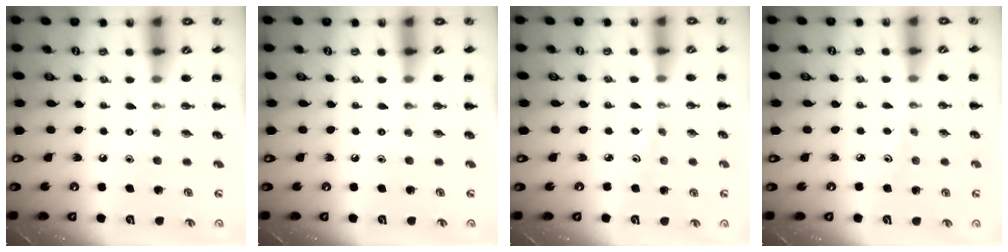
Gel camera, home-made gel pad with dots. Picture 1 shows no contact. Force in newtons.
{"total": 0.0}
{"total": 2.2, "press": 2.1, "slide": 0.7}
{"total": 2.2, "press": 2.0, "slide": 0.7}